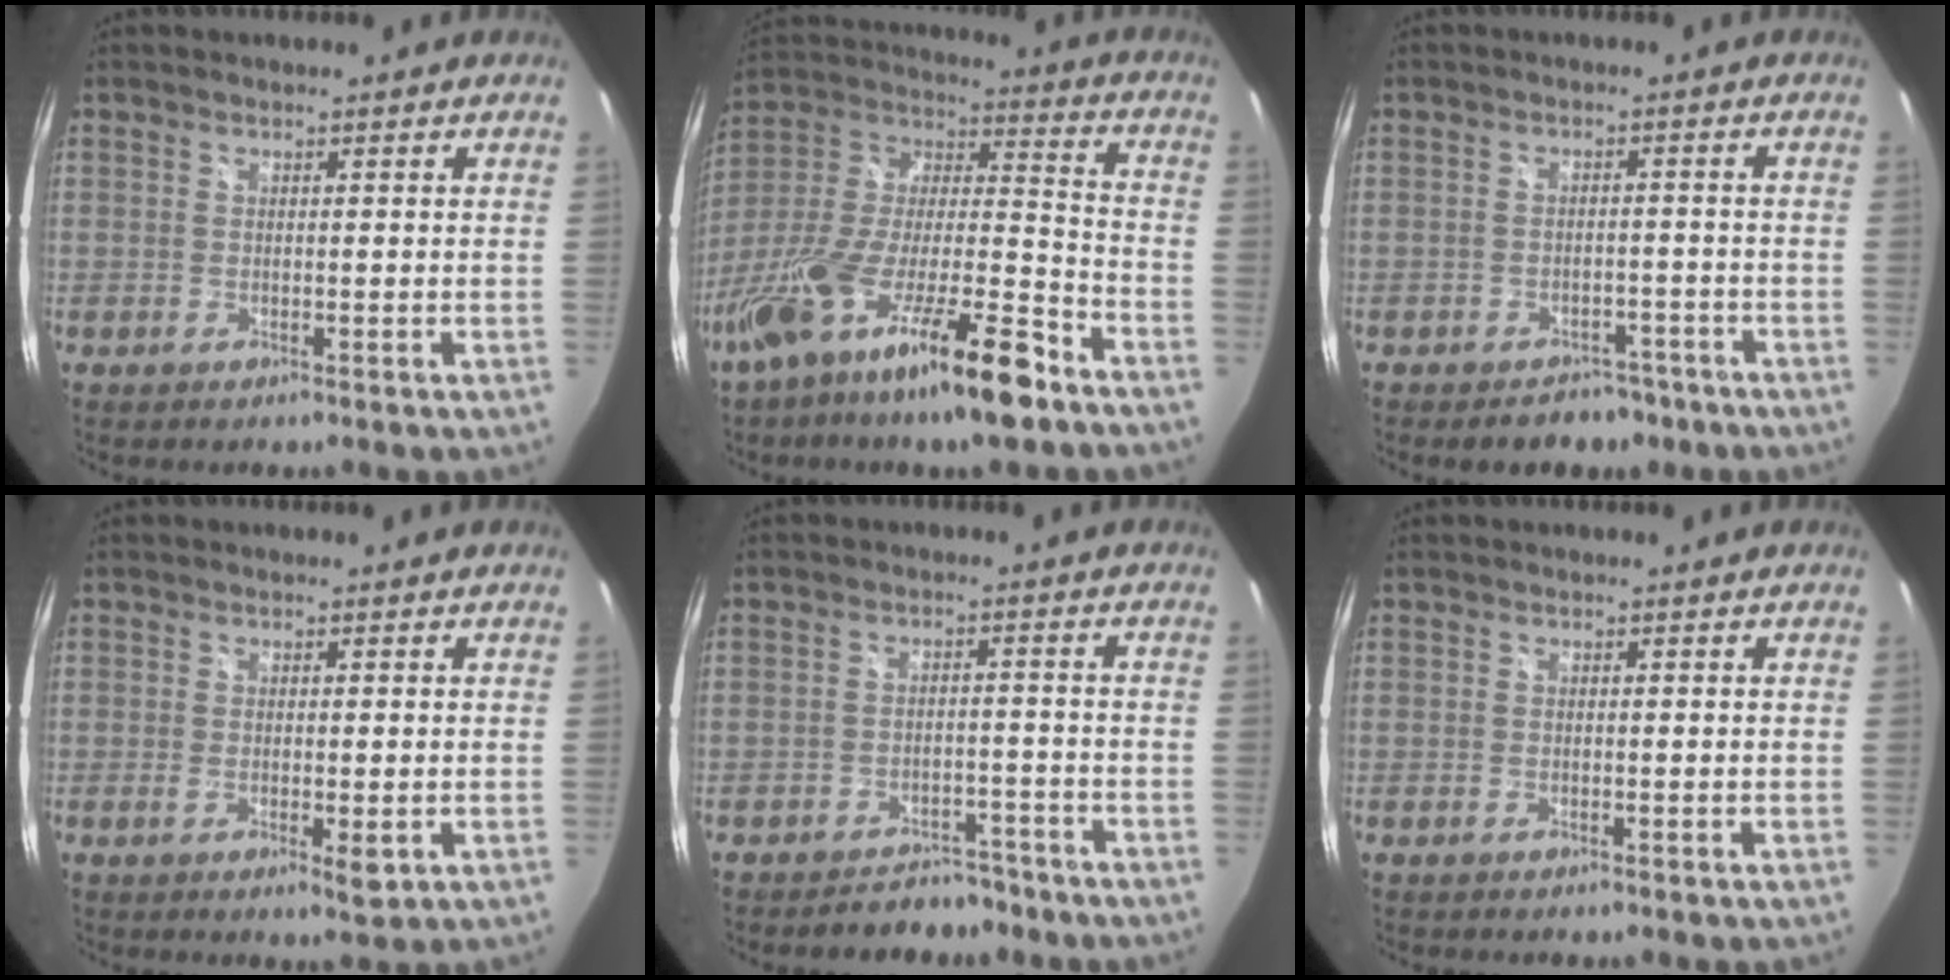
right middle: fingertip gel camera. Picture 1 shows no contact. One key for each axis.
{"total": 22.4, "fx": -13.8, "fy": 4.1, "fz": 17.1, "tx": -0.307, "ty": -0.027, "tz": -0.247}
{"total": 5.9, "fx": -4.7, "fy": 3.2, "fz": 1.7, "tx": -0.034, "ty": 0.009, "tz": -0.054}
{"total": 3.2, "fx": -0.7, "fy": 0.9, "fz": 3.0, "tx": -0.048, "ty": -0.012, "tz": -0.009}
{"total": 6.4, "fx": -5.6, "fy": 2.6, "fz": 1.3, "tx": -0.029, "ty": 0.010, "tz": -0.072}
{"total": 0.0}